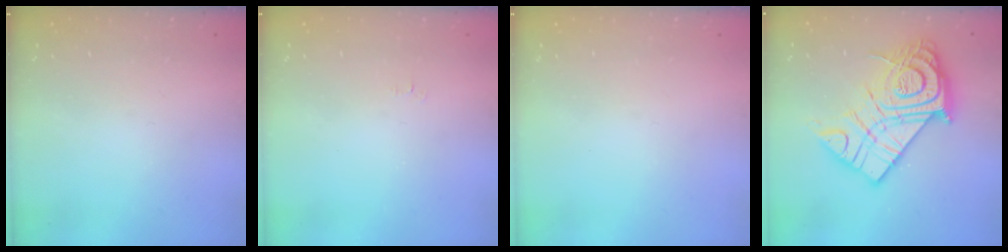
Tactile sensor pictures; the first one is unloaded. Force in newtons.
{"total": 2.5, "press": 2.5, "slide": 0.3}
{"total": 0.0}
{"total": 24.3, "press": 24.1, "slide": 2.4}